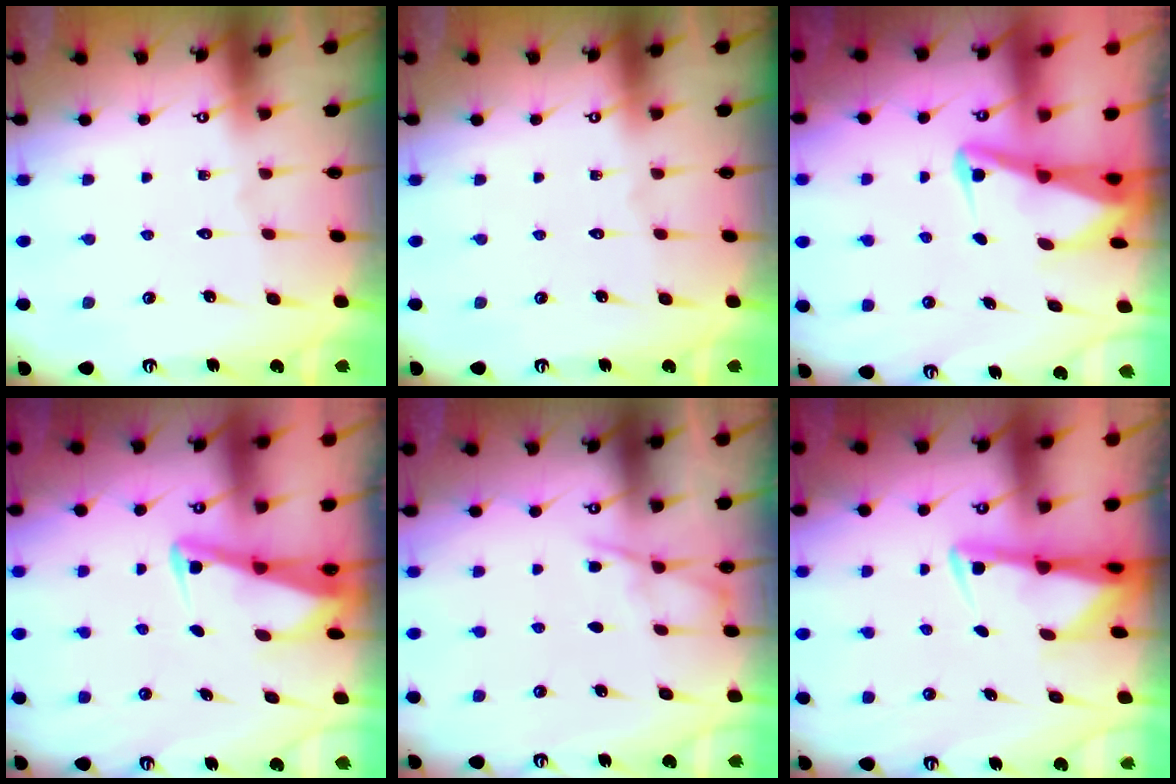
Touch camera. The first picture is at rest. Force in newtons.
{"total": 0.0}
{"total": 3.4, "press": 3.3, "slide": 0.7}
{"total": 3.0, "press": 3.0, "slide": 0.3}
{"total": 4.1, "press": 4.1, "slide": 0.6}
{"total": 2.7, "press": 2.6, "slide": 0.7}